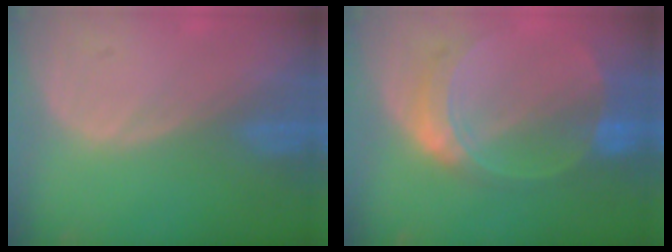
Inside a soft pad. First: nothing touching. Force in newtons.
{"total": 7.6, "press": 6.8, "slide": 3.4}